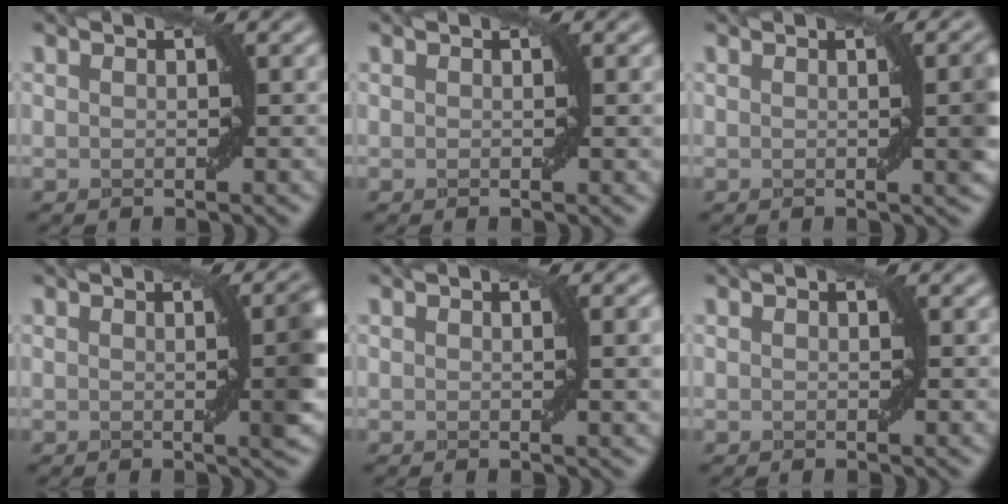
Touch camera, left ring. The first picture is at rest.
{"total": 0.7, "force": [0.2, 0.0, 0.7], "torque": [-0.008, -0.001, 0.003]}
{"total": 3.5, "force": [0.3, 0.7, 3.5], "torque": [-0.034, 0.008, 0.003]}
{"total": 4.7, "force": [0.2, 1.1, 4.5], "torque": [-0.044, 0.009, 0.001]}
{"total": 2.7, "force": [0.5, 0.5, 2.7], "torque": [-0.030, 0.001, 0.008]}
{"total": 0.0}